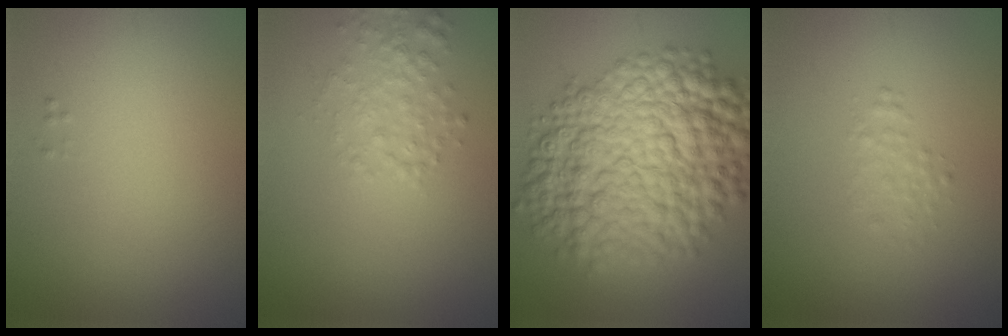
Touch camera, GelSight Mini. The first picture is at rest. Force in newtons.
{"total": 2.3, "press": 2.3, "slide": 0.1}
{"total": 13.9, "press": 13.9, "slide": 0.3}
{"total": 1.2, "press": 1.2, "slide": 0.0}